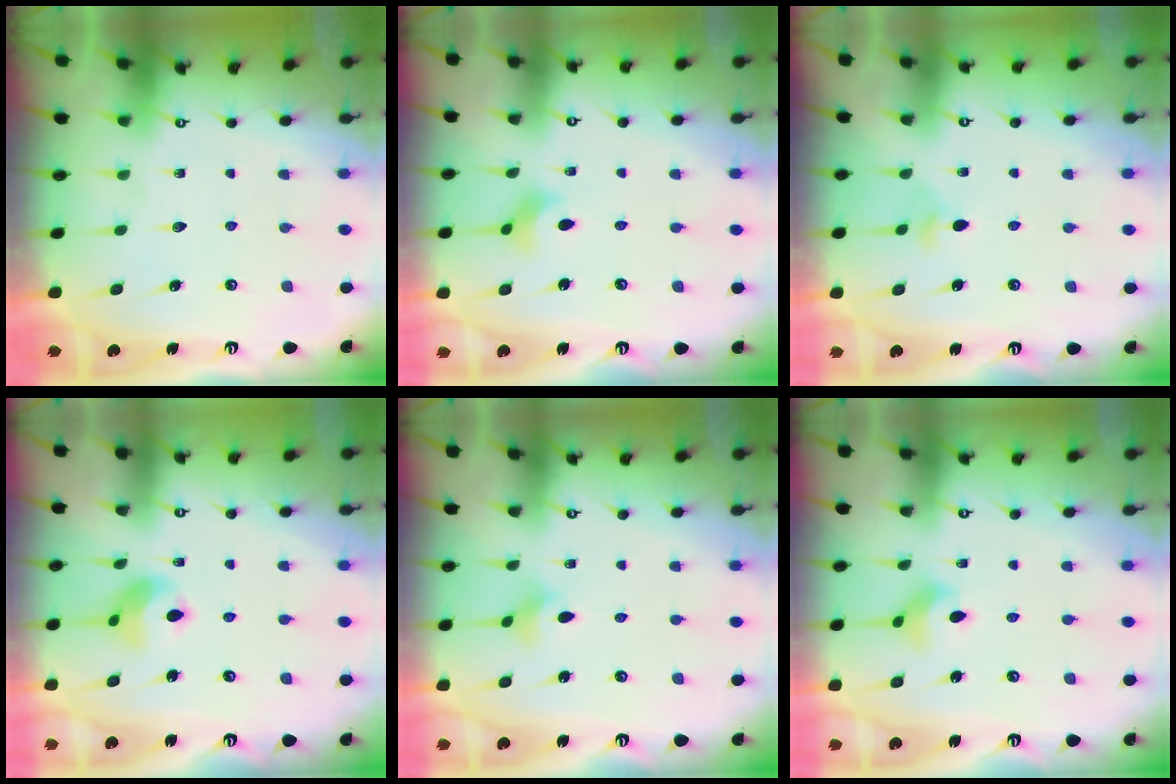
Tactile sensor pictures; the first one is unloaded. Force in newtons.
{"total": 2.7, "press": 2.6, "slide": 0.6}
{"total": 3.8, "press": 3.7, "slide": 0.8}
{"total": 8.5, "press": 8.5, "slide": 0.6}
{"total": 2.8, "press": 2.7, "slide": 0.7}
{"total": 5.2, "press": 5.1, "slide": 0.7}